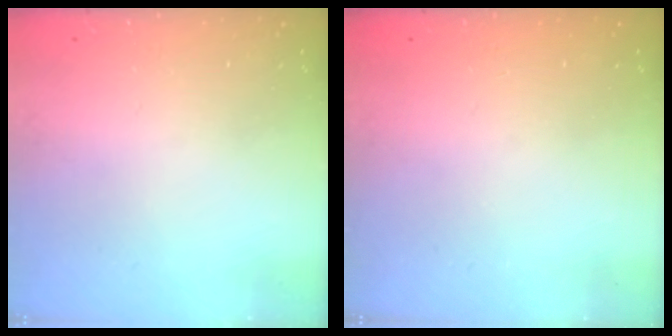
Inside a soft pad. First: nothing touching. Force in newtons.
{"total": 0.0}